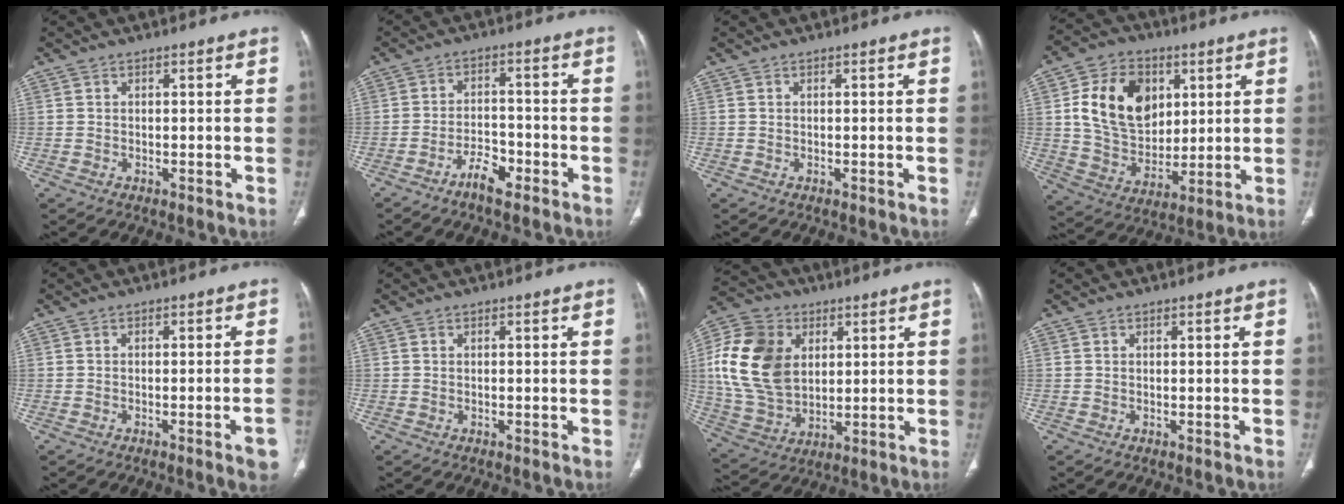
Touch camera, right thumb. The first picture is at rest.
{"total": 3.4, "force": [-2.5, 1.1, 1.9], "torque": [-0.038, 0.020, -0.045]}
{"total": 0.0}
{"total": 17.6, "force": [4.8, 12.9, 10.9], "torque": [-0.152, -0.012, 0.093]}
{"total": 4.6, "force": [-2.2, 0.4, 4.0], "torque": [-0.051, 0.009, -0.029]}
{"total": 0.0}
{"total": 19.0, "force": [4.2, 13.8, 12.4], "torque": [-0.230, -0.004, 0.085]}
{"total": 0.0}